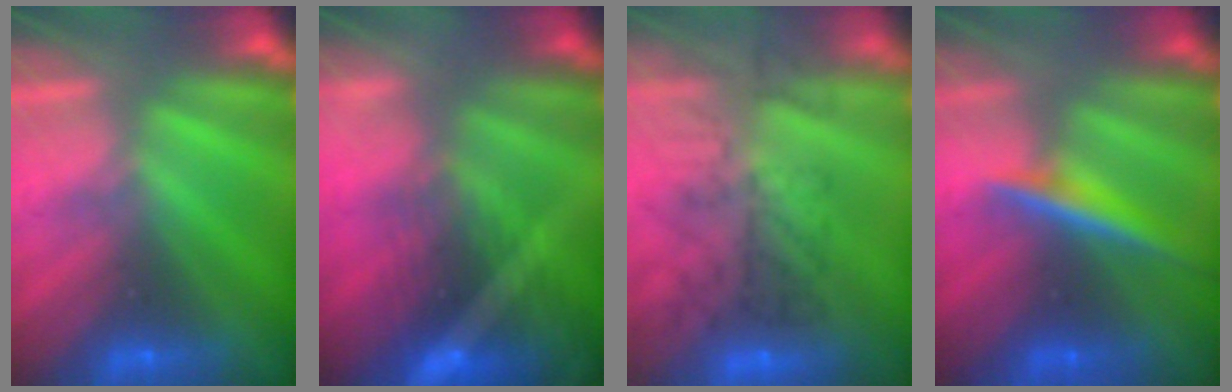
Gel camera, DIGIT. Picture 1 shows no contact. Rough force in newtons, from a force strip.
{"total": 8.8}
{"total": 7.6}
{"total": 3.7}